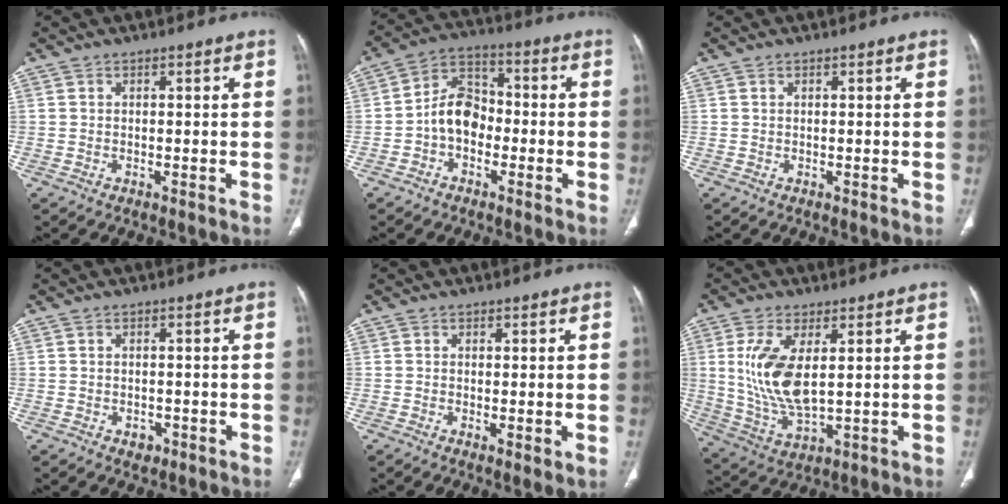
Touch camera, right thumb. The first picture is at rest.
{"total": 8.8, "force": [-2.1, 6.4, 5.5], "torque": [-0.078, 0.037, -0.053]}
{"total": 0.0}
{"total": 2.0, "force": [-0.9, 1.5, 1.0], "torque": [-0.008, 0.003, -0.006]}
{"total": 2.3, "force": [-0.3, 0.8, 2.2], "torque": [-0.043, -0.010, -0.006]}
{"total": 12.2, "force": [2.3, 5.5, 10.7], "torque": [-0.224, -0.020, 0.059]}